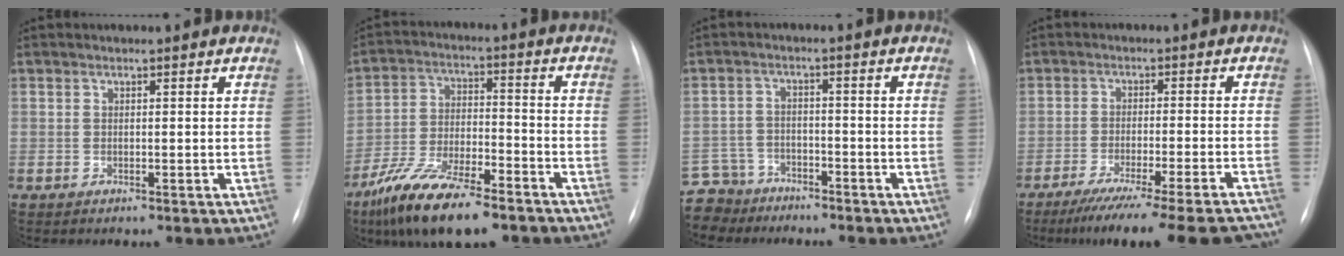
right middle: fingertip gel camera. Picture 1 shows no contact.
{"total": 14.2, "force": [-10.2, 3.9, 9.1], "torque": [-0.173, -0.012, -0.181]}
{"total": 7.5, "force": [-6.5, 3.6, -0.4], "torque": [0.005, 0.005, -0.120]}
{"total": 19.0, "force": [-16.7, -0.5, 9.1], "torque": [-0.089, -0.040, -0.234]}